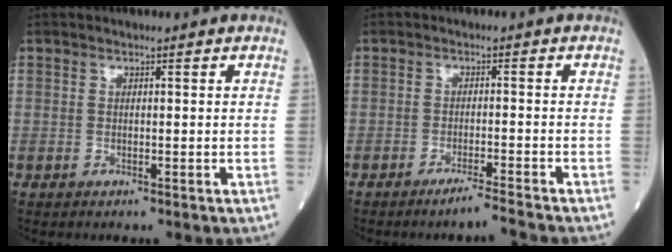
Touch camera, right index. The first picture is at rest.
{"total": 3.5, "force": [-3.0, -1.0, 1.6], "torque": [-0.030, -0.008, -0.053]}